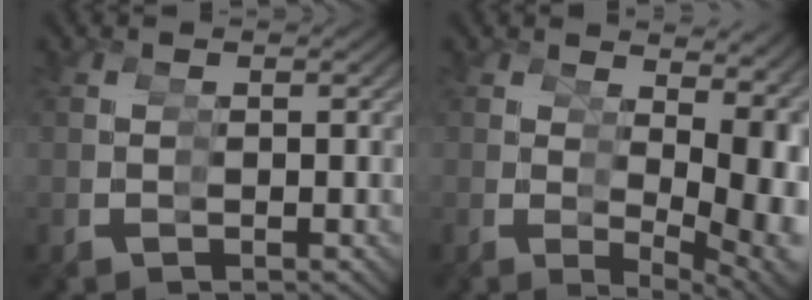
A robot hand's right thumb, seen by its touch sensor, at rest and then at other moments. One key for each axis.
{"total": 8.3, "fx": 0.7, "fy": 4.0, "fz": 7.2, "tx": -0.082, "ty": -0.017, "tz": 0.021}